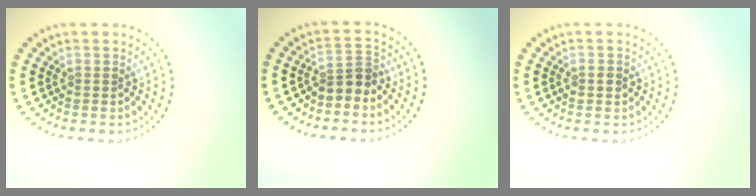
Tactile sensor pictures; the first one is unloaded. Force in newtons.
{"total": 2.3, "press": 1.8, "slide": 1.5}
{"total": 1.3, "press": 1.3, "slide": 0.1}